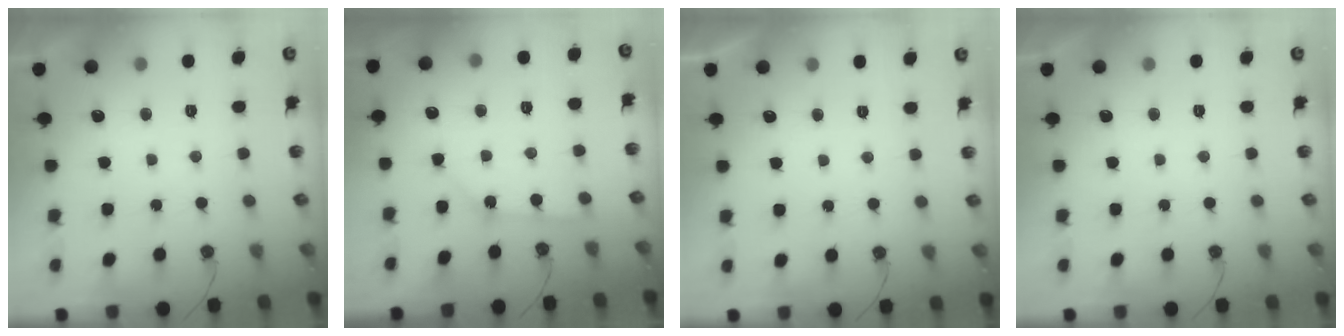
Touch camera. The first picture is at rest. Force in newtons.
{"total": 2.5, "press": 2.5, "slide": 0.2}
{"total": 0.0}
{"total": 0.0}